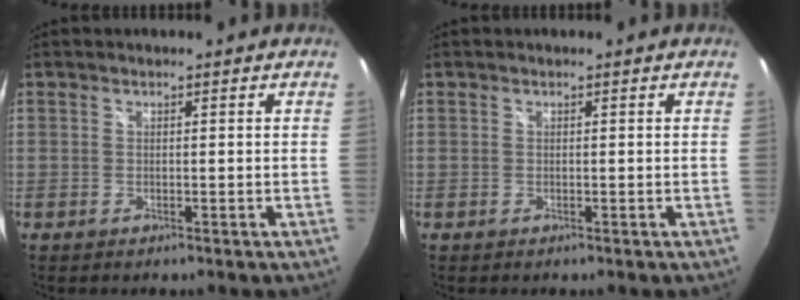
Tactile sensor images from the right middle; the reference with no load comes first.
{"total": 0.0}